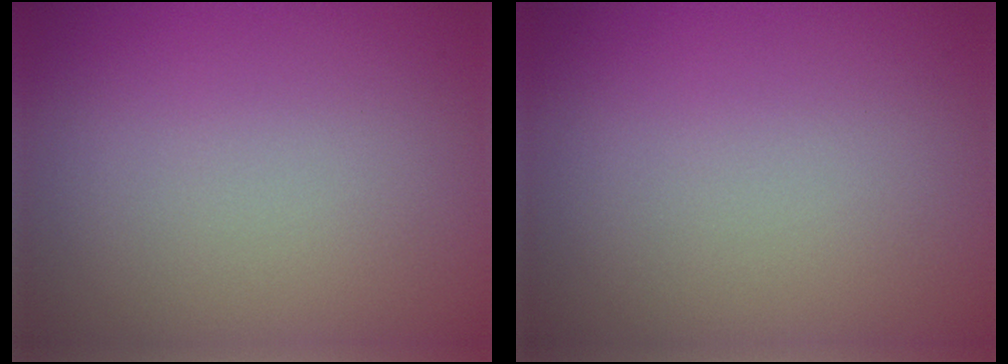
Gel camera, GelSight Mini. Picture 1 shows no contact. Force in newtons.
{"total": 0.0}